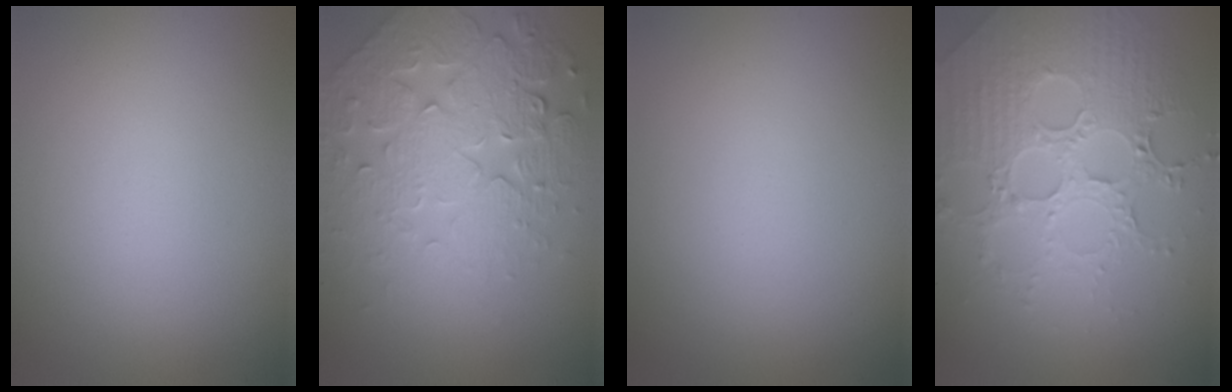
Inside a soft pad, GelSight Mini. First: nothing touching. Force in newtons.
{"total": 8.0, "press": 5.7, "slide": 5.5}
{"total": 0.0}
{"total": 6.6, "press": 5.3, "slide": 4.0}